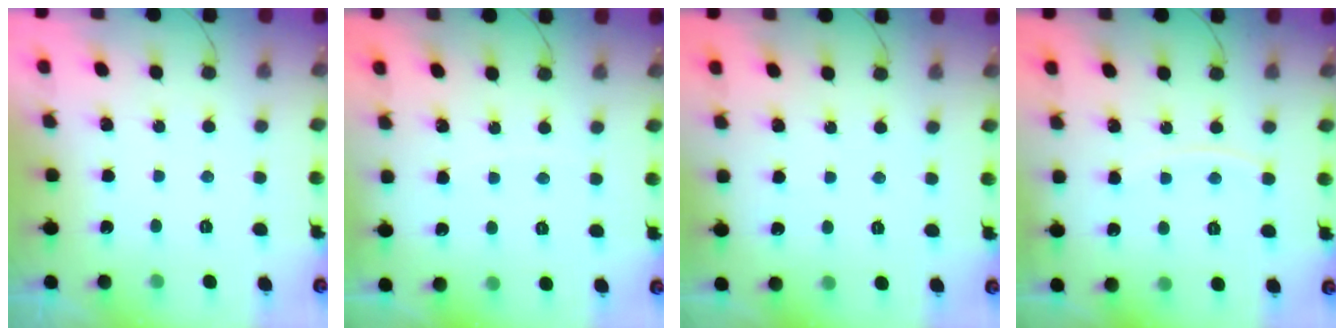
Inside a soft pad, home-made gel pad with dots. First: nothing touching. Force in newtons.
{"total": 1.6, "press": 1.6, "slide": 0.2}
{"total": 3.0, "press": 3.0, "slide": 0.3}
{"total": 5.7, "press": 5.6, "slide": 0.9}